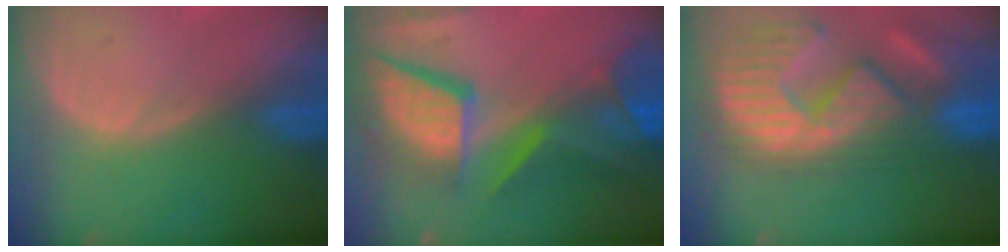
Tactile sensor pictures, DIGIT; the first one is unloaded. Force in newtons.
{"total": 12.4, "press": 10.2, "slide": 7.1}
{"total": 14.2, "press": 12.1, "slide": 7.5}